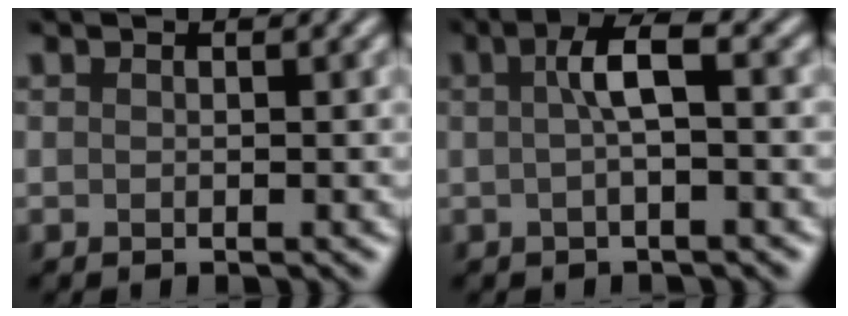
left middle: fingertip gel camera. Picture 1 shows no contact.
{"total": 3.1, "force": [0.2, 0.6, 3.1], "torque": [-0.055, 0.009, 0.000]}